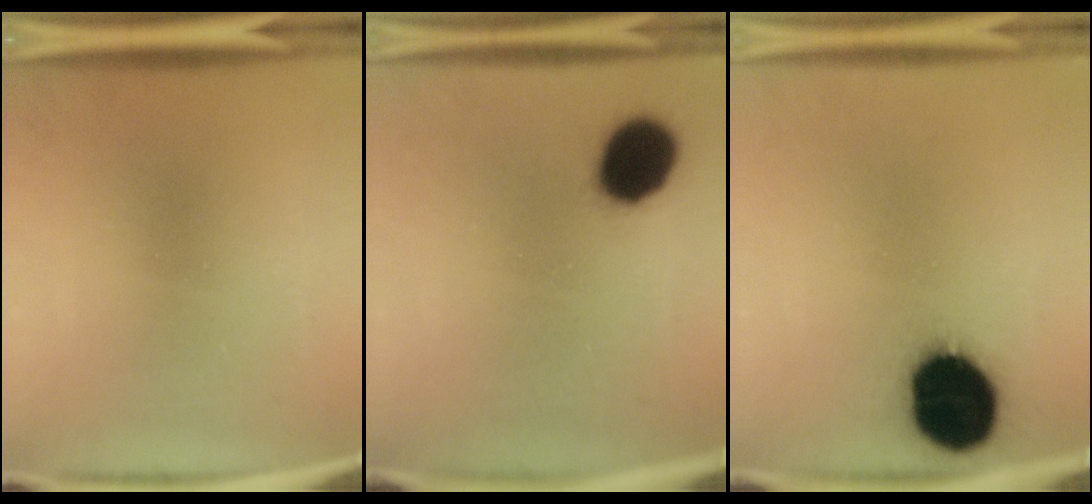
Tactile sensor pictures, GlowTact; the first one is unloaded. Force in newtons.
{"total": 13.0}
{"total": 19.4}